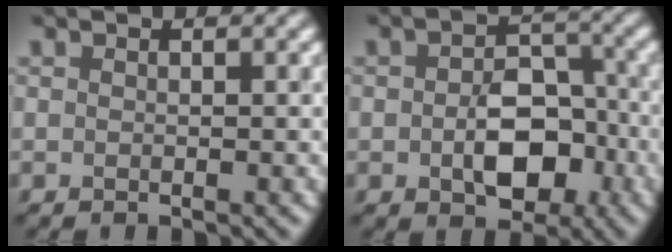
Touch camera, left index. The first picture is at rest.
{"total": 6.3, "force": [-1.4, 4.2, 4.6], "torque": [-0.066, -0.008, -0.019]}